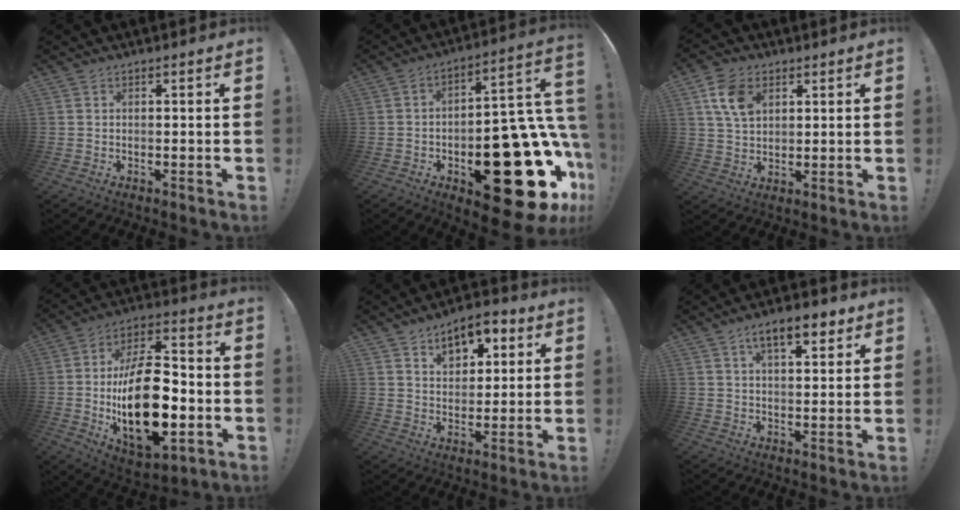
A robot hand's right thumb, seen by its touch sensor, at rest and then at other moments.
{"total": 31.1, "force": [-9.6, 14.9, 25.5], "torque": [-0.285, 0.043, -0.115]}
{"total": 10.0, "force": [4.1, 6.8, 6.1], "torque": [-0.101, -0.005, 0.078]}
{"total": 25.8, "force": [-4.1, 13.7, 21.4], "torque": [-0.388, 0.011, -0.059]}
{"total": 9.7, "force": [5.6, 6.0, 5.2], "torque": [-0.065, -0.025, 0.100]}
{"total": 9.1, "force": [5.1, 3.5, 6.7], "torque": [-0.093, -0.016, 0.085]}